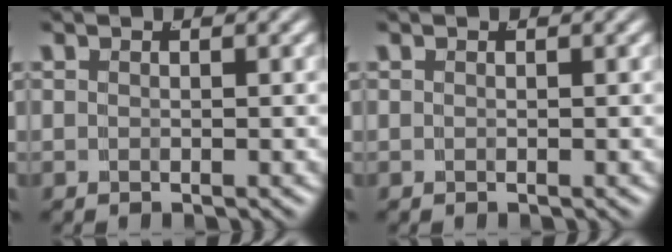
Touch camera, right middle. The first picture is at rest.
{"total": 0.0}